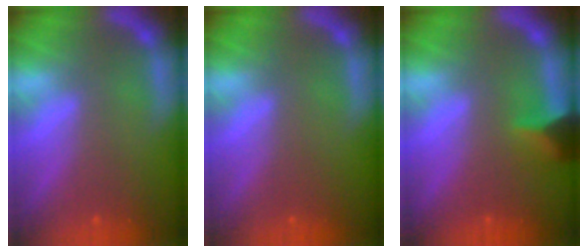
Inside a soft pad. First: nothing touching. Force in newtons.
{"total": 0.0}
{"total": 2.9}